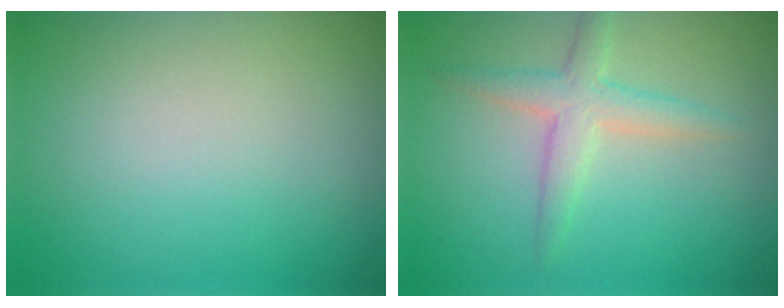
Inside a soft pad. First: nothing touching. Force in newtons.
{"total": 2.9, "press": 2.9, "slide": 0.1}